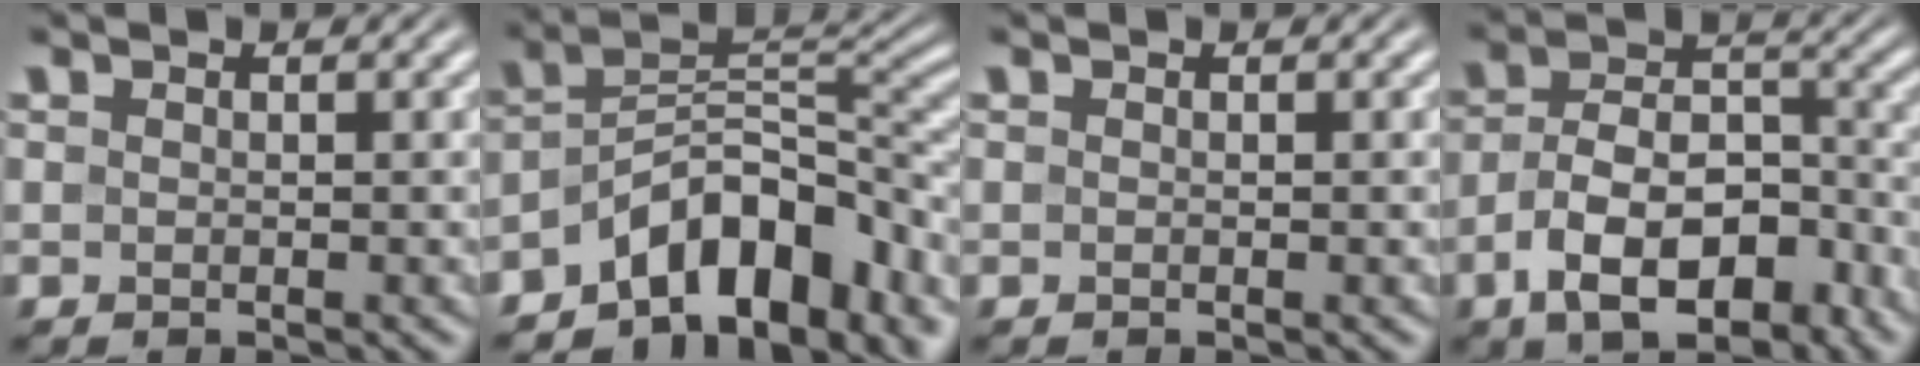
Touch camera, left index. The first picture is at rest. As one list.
[{"total": 11.2, "force": [-6.6, 6.0, 6.7], "torque": [-0.094, 0.010, -0.127]}, {"total": 0.0}, {"total": 9.8, "force": [-5.5, 4.9, 6.6], "torque": [-0.111, 0.002, -0.102]}]